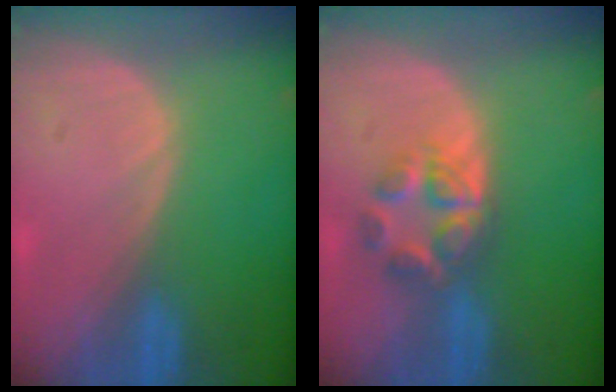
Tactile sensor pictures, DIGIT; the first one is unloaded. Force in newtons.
{"total": 5.8, "press": 5.4, "slide": 2.2}